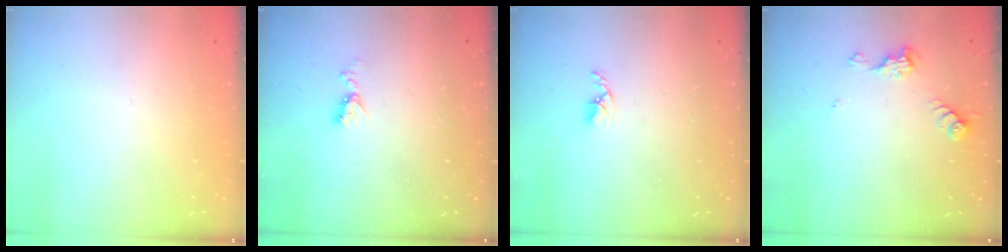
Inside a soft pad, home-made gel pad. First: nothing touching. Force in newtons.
{"total": 5.9, "press": 5.9, "slide": 0.8}
{"total": 2.7, "press": 2.7, "slide": 0.5}
{"total": 6.3, "press": 6.3, "slide": 0.5}